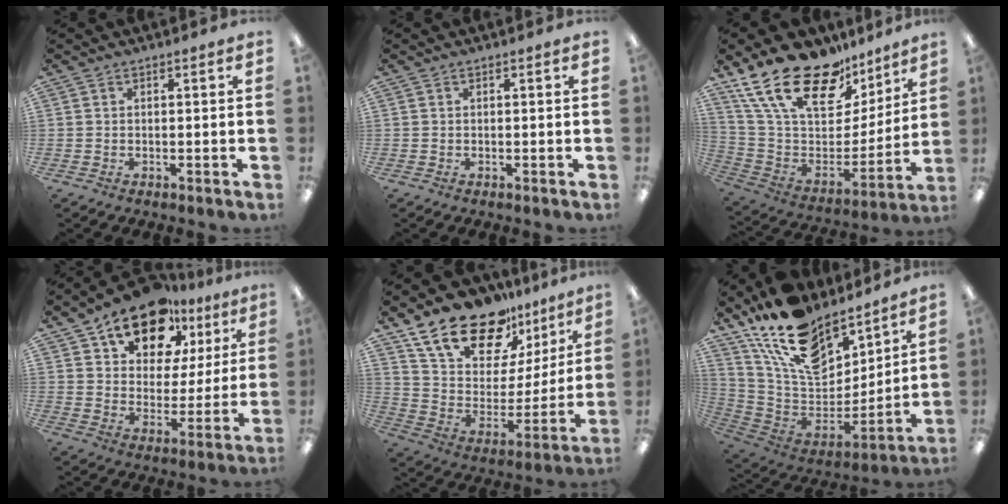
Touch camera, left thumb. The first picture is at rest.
{"total": 0.0}
{"total": 23.9, "force": [17.0, 10.9, 12.9], "torque": [-0.230, -0.113, 0.305]}
{"total": 16.6, "force": [12.2, 8.9, 7.1], "torque": [-0.117, -0.076, 0.217]}
{"total": 20.9, "force": [16.0, 9.8, 9.1], "torque": [-0.171, -0.105, 0.290]}
{"total": 20.9, "force": [14.6, 10.9, 10.3], "torque": [-0.193, -0.094, 0.268]}